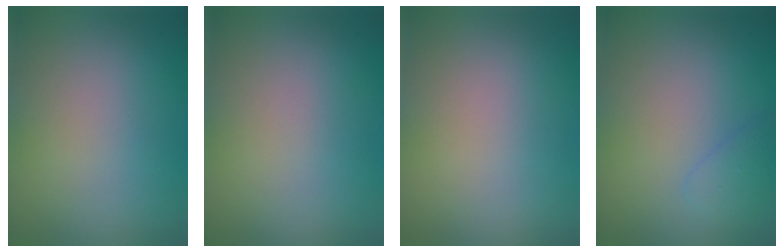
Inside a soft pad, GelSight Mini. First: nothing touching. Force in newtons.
{"total": 0.0}
{"total": 0.0}
{"total": 1.3, "press": 1.3, "slide": 0.0}